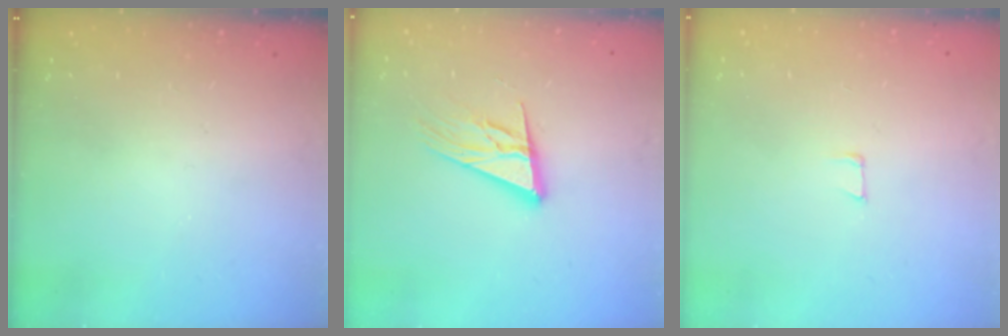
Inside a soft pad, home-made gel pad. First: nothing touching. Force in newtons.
{"total": 14.7, "press": 14.1, "slide": 4.0}
{"total": 4.0, "press": 4.0, "slide": 0.3}